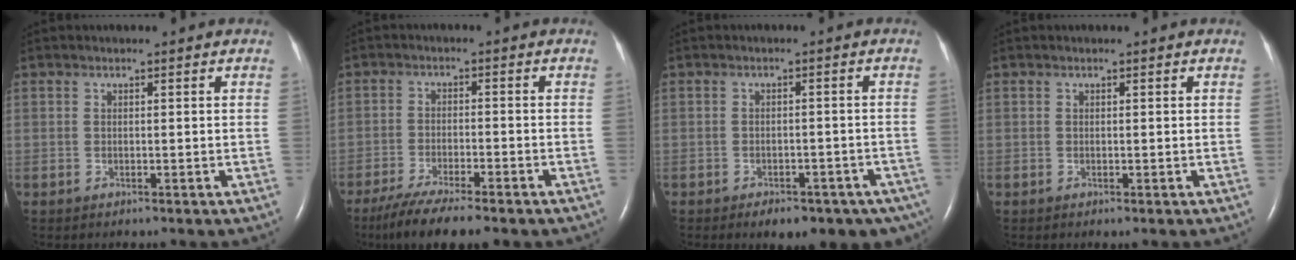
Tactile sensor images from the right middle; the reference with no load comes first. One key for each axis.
{"total": 9.9, "fx": -7.7, "fy": 1.3, "fz": 6.1, "tx": -0.105, "ty": -0.024, "tz": -0.121}
{"total": 11.4, "fx": -7.7, "fy": 5.9, "fz": 6.0, "tx": -0.079, "ty": 0.000, "tz": -0.087}
{"total": 0.0}